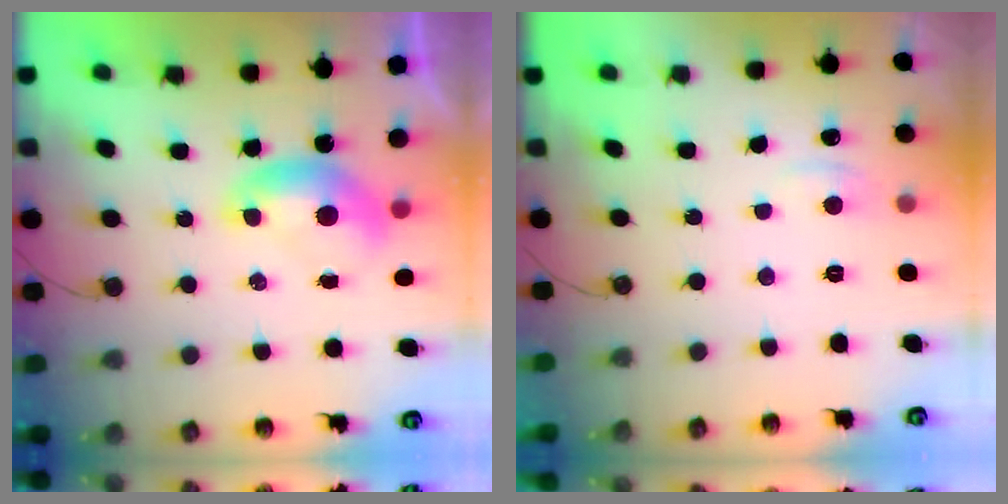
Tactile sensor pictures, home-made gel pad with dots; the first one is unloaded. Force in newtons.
{"total": 0.9, "press": 0.7, "slide": 0.7}